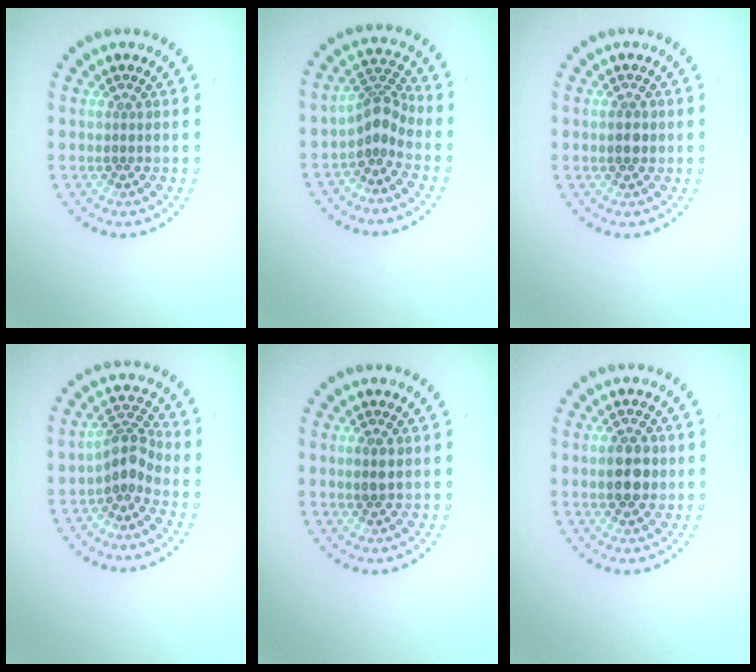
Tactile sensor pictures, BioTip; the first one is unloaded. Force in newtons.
{"total": 2.8, "press": 2.0, "slide": 1.9}
{"total": 1.7, "press": 1.7, "slide": 0.1}
{"total": 2.9, "press": 2.2, "slide": 1.9}
{"total": 1.4, "press": 1.4, "slide": 0.3}
{"total": 3.6, "press": 3.6, "slide": 0.1}